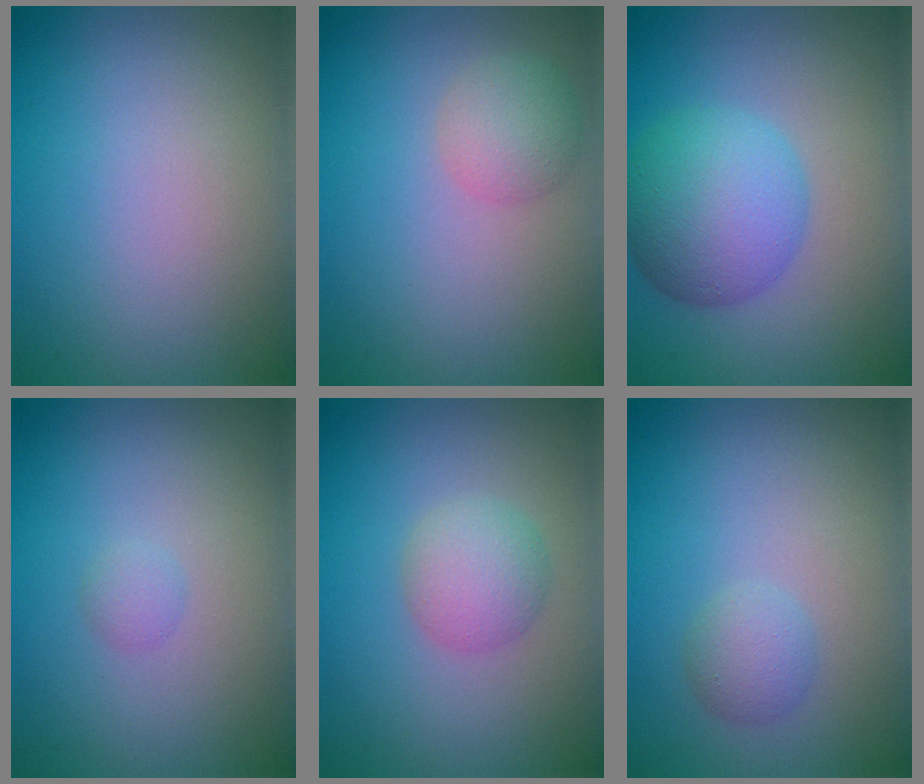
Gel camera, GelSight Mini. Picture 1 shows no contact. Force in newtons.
{"total": 2.5, "press": 2.5, "slide": 0.1}
{"total": 7.1, "press": 7.1, "slide": 0.2}
{"total": 0.8, "press": 0.8, "slide": 0.1}
{"total": 2.9, "press": 2.9, "slide": 0.1}
{"total": 1.9, "press": 1.9, "slide": 0.1}